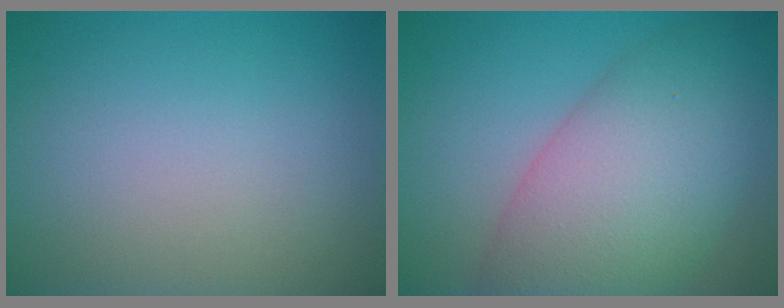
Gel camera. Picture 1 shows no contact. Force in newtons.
{"total": 10.1, "press": 10.0, "slide": 0.5}